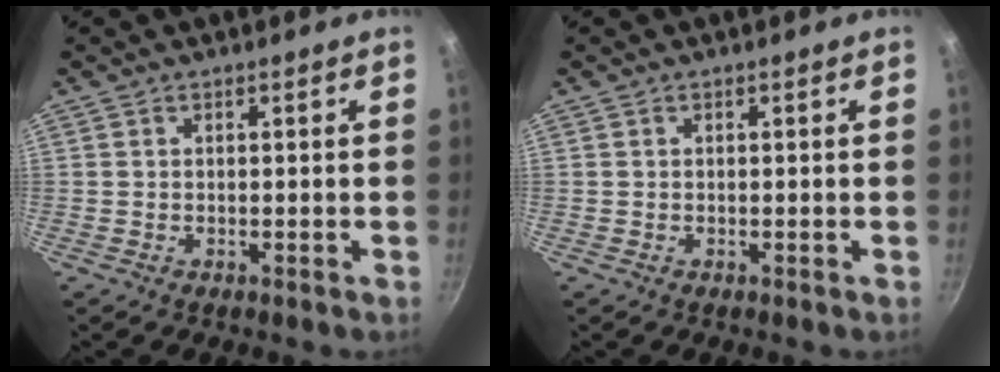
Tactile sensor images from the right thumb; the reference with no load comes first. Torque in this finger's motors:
{"motor_torque": [0.00, 0.00, -0.05, 0.05, 0.03]}